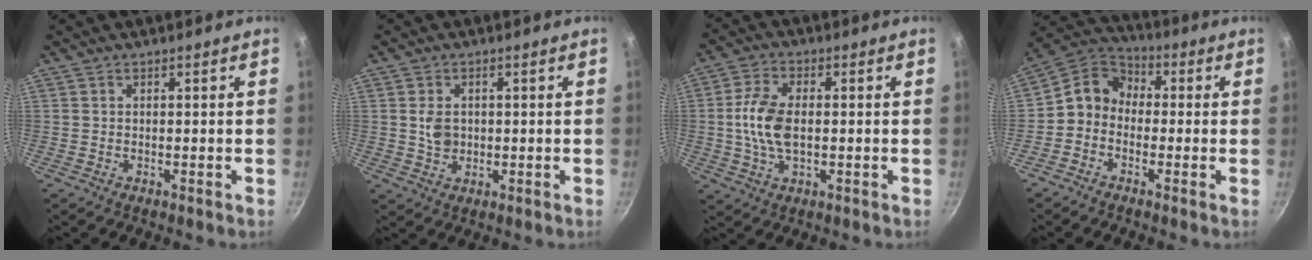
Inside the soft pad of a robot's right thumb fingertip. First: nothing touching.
{"total": 3.9, "force": [0.3, 3.0, 2.5], "torque": [-0.036, -0.001, 0.007]}
{"total": 9.1, "force": [0.0, 5.3, 7.4], "torque": [-0.144, 0.014, -0.004]}
{"total": 7.8, "force": [-1.2, 6.6, 4.0], "torque": [-0.052, 0.037, -0.051]}